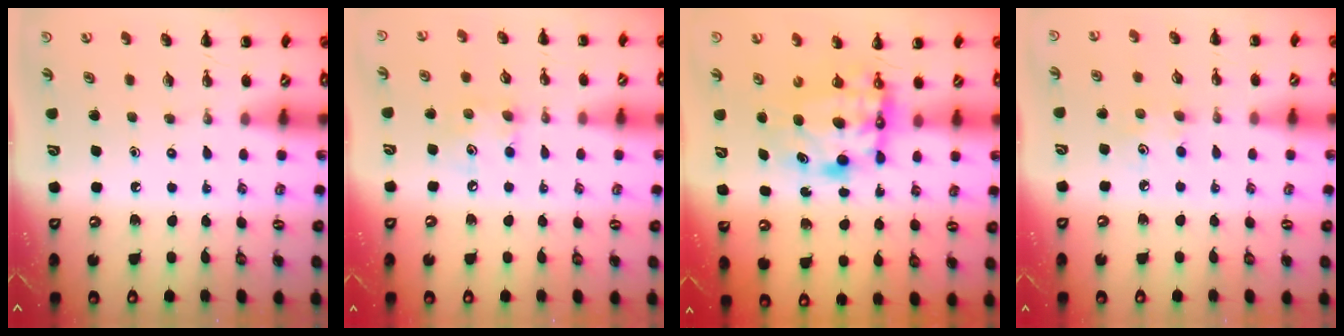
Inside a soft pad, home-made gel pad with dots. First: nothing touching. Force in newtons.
{"total": 5.8, "press": 5.7, "slide": 0.7}
{"total": 7.6, "press": 7.4, "slide": 1.8}
{"total": 4.1, "press": 3.9, "slide": 1.1}